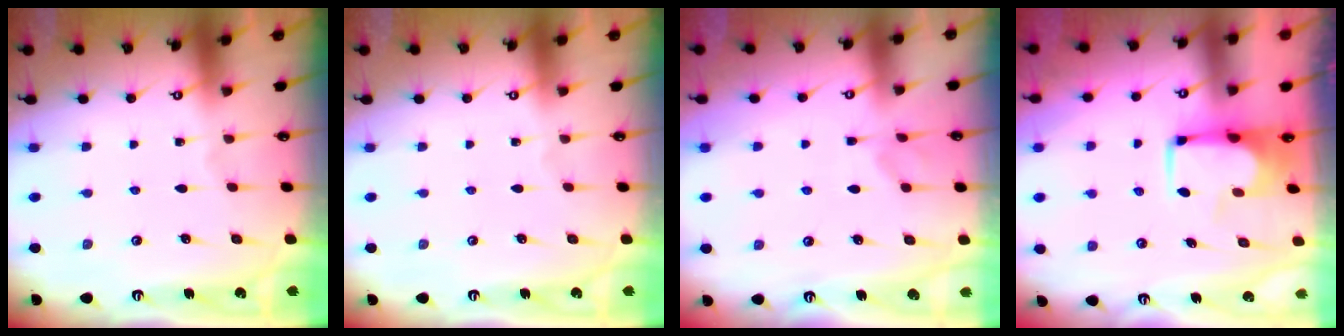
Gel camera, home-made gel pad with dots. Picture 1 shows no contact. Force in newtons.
{"total": 0.0}
{"total": 1.7, "press": 1.5, "slide": 0.7}
{"total": 2.0, "press": 2.0, "slide": 0.2}